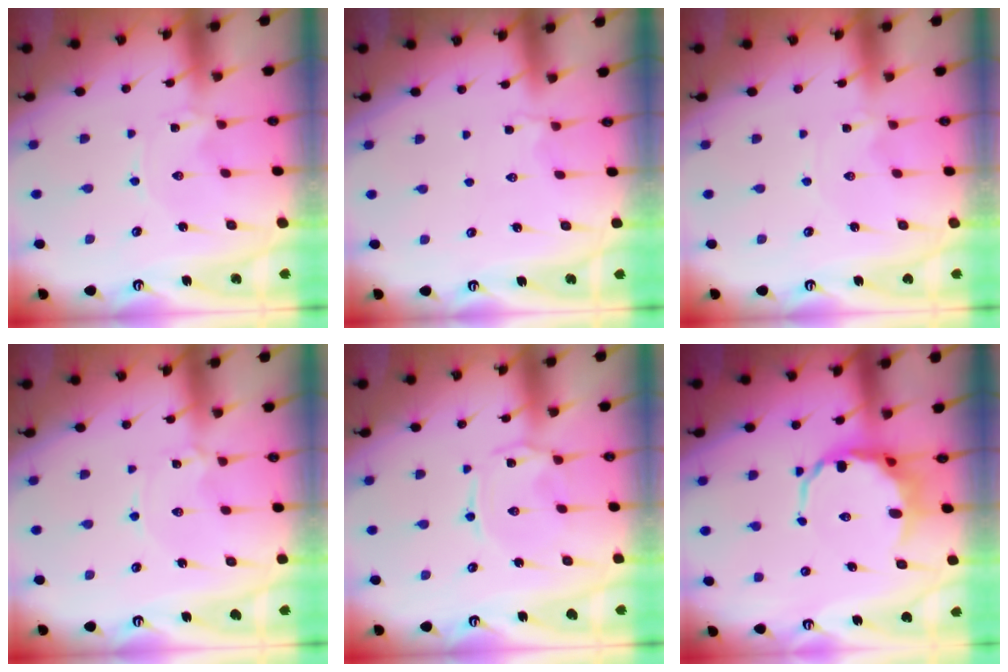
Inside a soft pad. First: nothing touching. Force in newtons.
{"total": 2.3, "press": 2.0, "slide": 1.2}
{"total": 0.8, "press": 0.8, "slide": 0.1}
{"total": 1.1, "press": 1.1, "slide": 0.2}
{"total": 1.5, "press": 1.5, "slide": 0.3}
{"total": 9.0, "press": 8.6, "slide": 2.6}